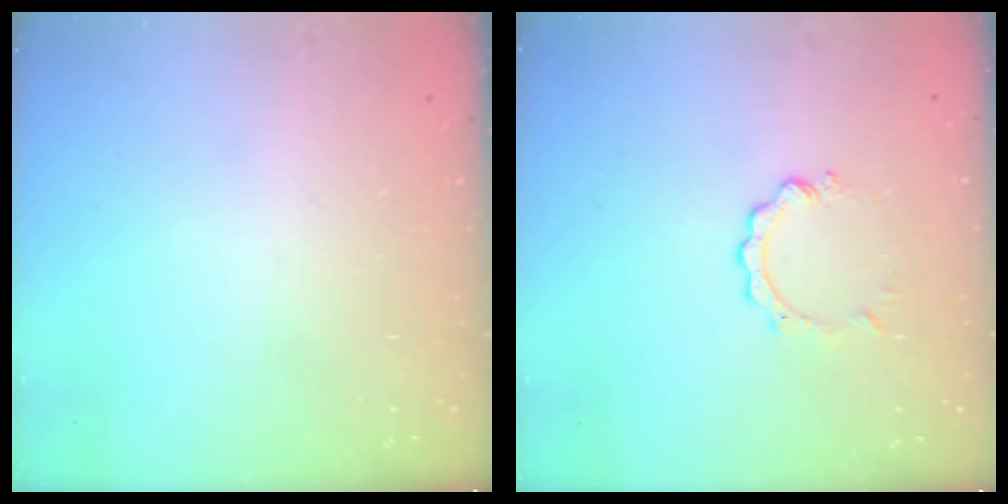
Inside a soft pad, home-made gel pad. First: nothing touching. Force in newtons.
{"total": 2.1, "press": 2.1, "slide": 0.2}